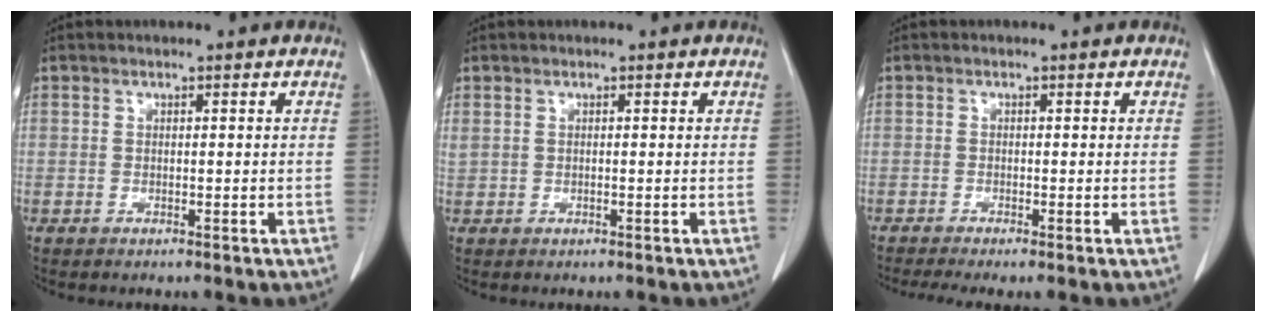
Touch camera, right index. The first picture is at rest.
{"total": 0.9, "force": [0.3, 0.5, 0.8], "torque": [-0.031, 0.009, 0.016]}
{"total": 3.2, "force": [-2.3, 0.2, 2.2], "torque": [-0.037, -0.009, -0.040]}